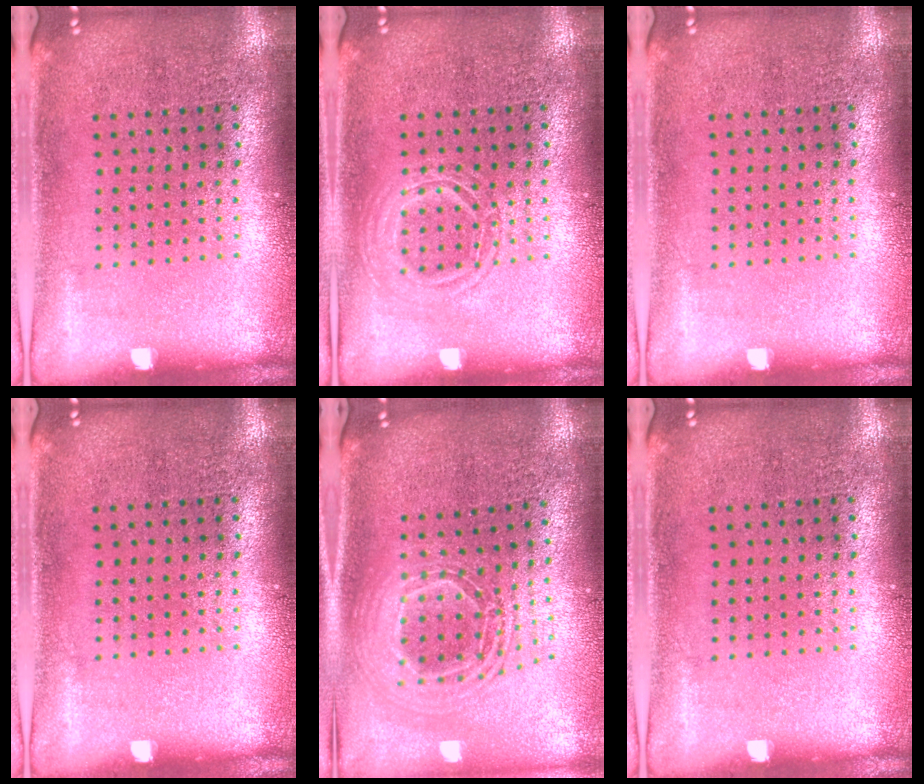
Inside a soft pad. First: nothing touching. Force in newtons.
{"total": 1.9, "press": 1.9, "slide": 0.2}
{"total": 0.0}
{"total": 0.0}
{"total": 2.2, "press": 1.7, "slide": 1.3}
{"total": 0.0}